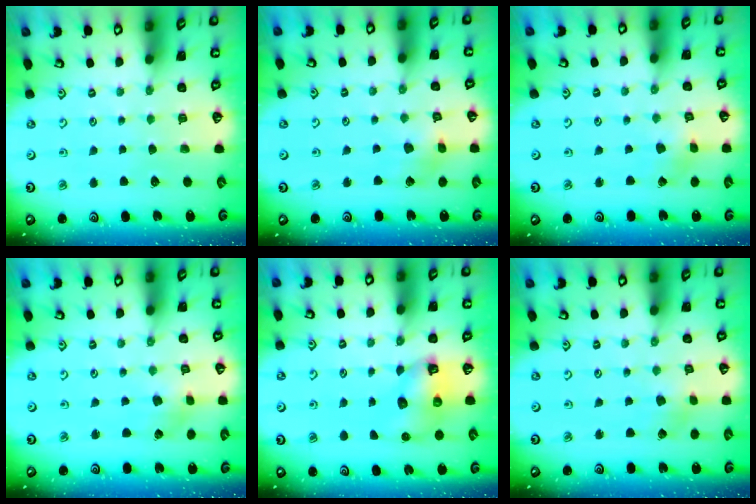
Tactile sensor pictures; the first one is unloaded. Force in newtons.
{"total": 4.5, "press": 4.5, "slide": 0.6}
{"total": 1.6, "press": 1.6, "slide": 0.1}
{"total": 2.6, "press": 2.6, "slide": 0.5}
{"total": 7.0, "press": 7.0, "slide": 0.9}
{"total": 2.6, "press": 2.5, "slide": 0.5}